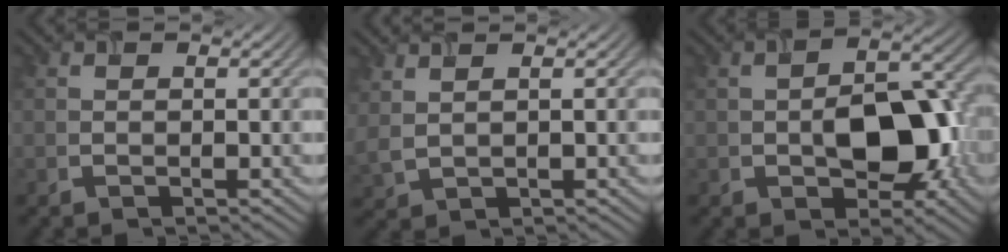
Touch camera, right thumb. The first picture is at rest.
{"total": 2.6, "force": [1.6, 0.7, 1.8], "torque": [-0.056, 0.009, 0.037]}
{"total": 9.8, "force": [-1.6, 5.7, 7.9], "torque": [-0.117, -0.002, -0.021]}